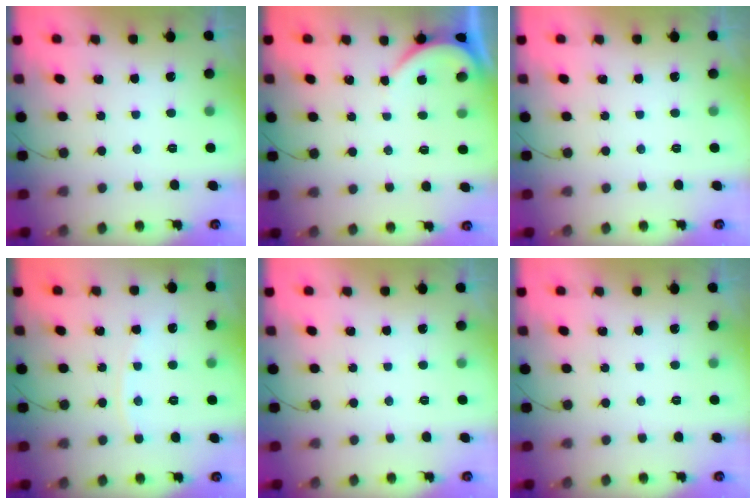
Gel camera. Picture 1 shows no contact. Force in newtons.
{"total": 2.4, "press": 2.4, "slide": 0.2}
{"total": 0.0}
{"total": 4.4, "press": 4.4, "slide": 0.4}
{"total": 0.0}
{"total": 0.0}